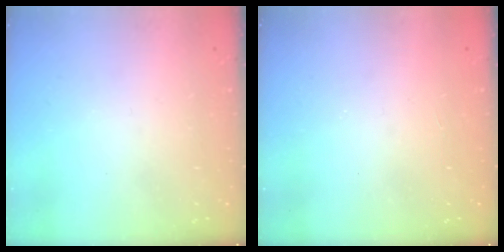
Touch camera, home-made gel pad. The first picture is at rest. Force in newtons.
{"total": 1.0, "press": 1.0, "slide": 0.1}